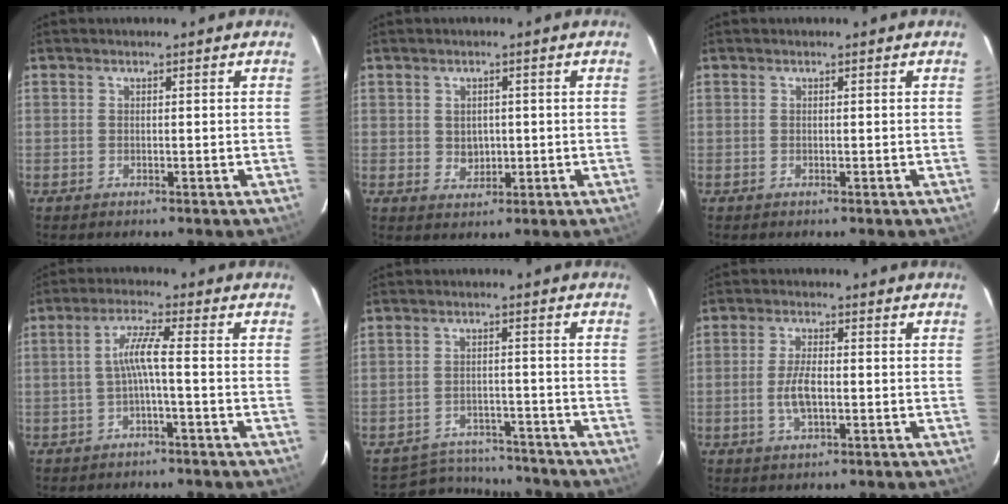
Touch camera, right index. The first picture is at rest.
{"total": 3.2, "force": [0.2, 2.9, 1.3], "torque": [-0.021, 0.004, 0.010]}
{"total": 0.0}
{"total": 4.3, "force": [-1.2, -0.5, 4.1], "torque": [-0.086, 0.006, -0.021]}
{"total": 10.3, "force": [-9.5, 3.7, 1.1], "torque": [-0.037, 0.021, -0.124]}
{"total": 4.9, "force": [-1.0, 1.8, 4.5], "torque": [-0.090, -0.001, -0.016]}